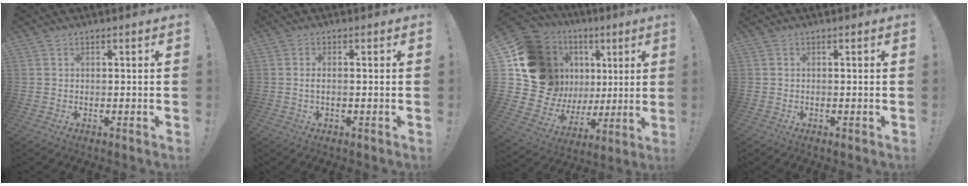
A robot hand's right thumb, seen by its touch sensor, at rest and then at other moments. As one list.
[{"total": 2.1, "force": [-0.3, 0.5, 2.0], "torque": [-0.044, 0.001, -0.007]}, {"total": 20.1, "force": [7.4, 15.9, 9.7], "torque": [-0.166, -0.064, 0.181]}, {"total": 0.0}]